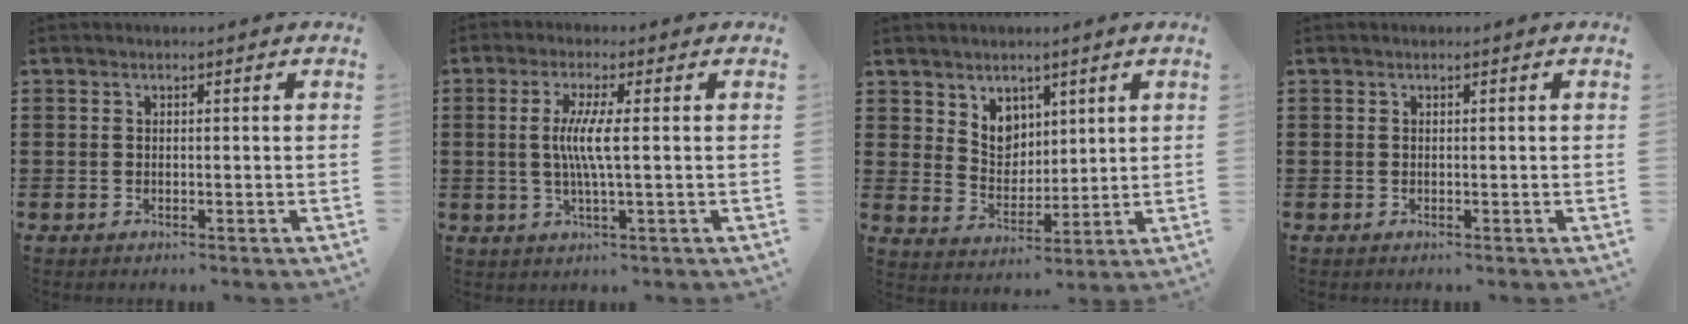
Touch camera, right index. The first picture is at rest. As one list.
[{"total": 5.3, "force": [0.2, 0.0, 5.3], "torque": [-0.105, -0.011, -0.002]}, {"total": 5.3, "force": [3.4, 3.9, 0.9], "torque": [-0.040, 0.003, 0.064]}, {"total": 0.0}]